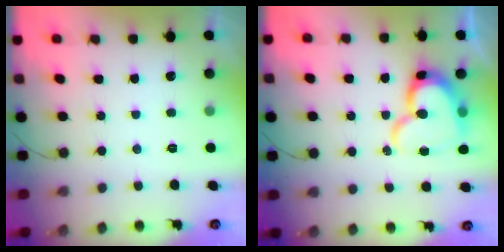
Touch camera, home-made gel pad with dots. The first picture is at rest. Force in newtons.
{"total": 15.1, "press": 15.0, "slide": 1.2}